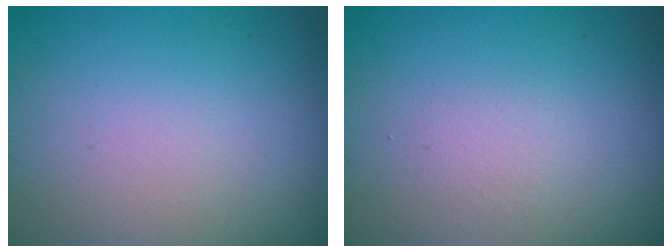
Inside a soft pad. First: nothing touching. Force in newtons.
{"total": 0.9, "press": 0.9, "slide": 0.0}